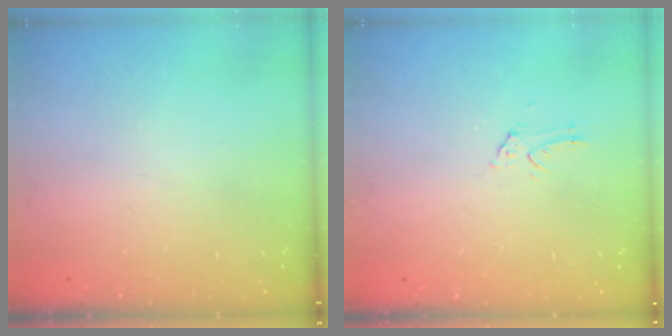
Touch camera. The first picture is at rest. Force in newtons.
{"total": 1.1, "press": 1.1, "slide": 0.1}